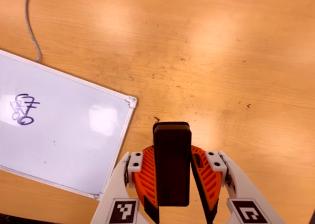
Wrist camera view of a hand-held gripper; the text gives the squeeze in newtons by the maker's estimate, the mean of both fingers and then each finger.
{"total": 5.8, "left": 4.8, "right": 6.8}